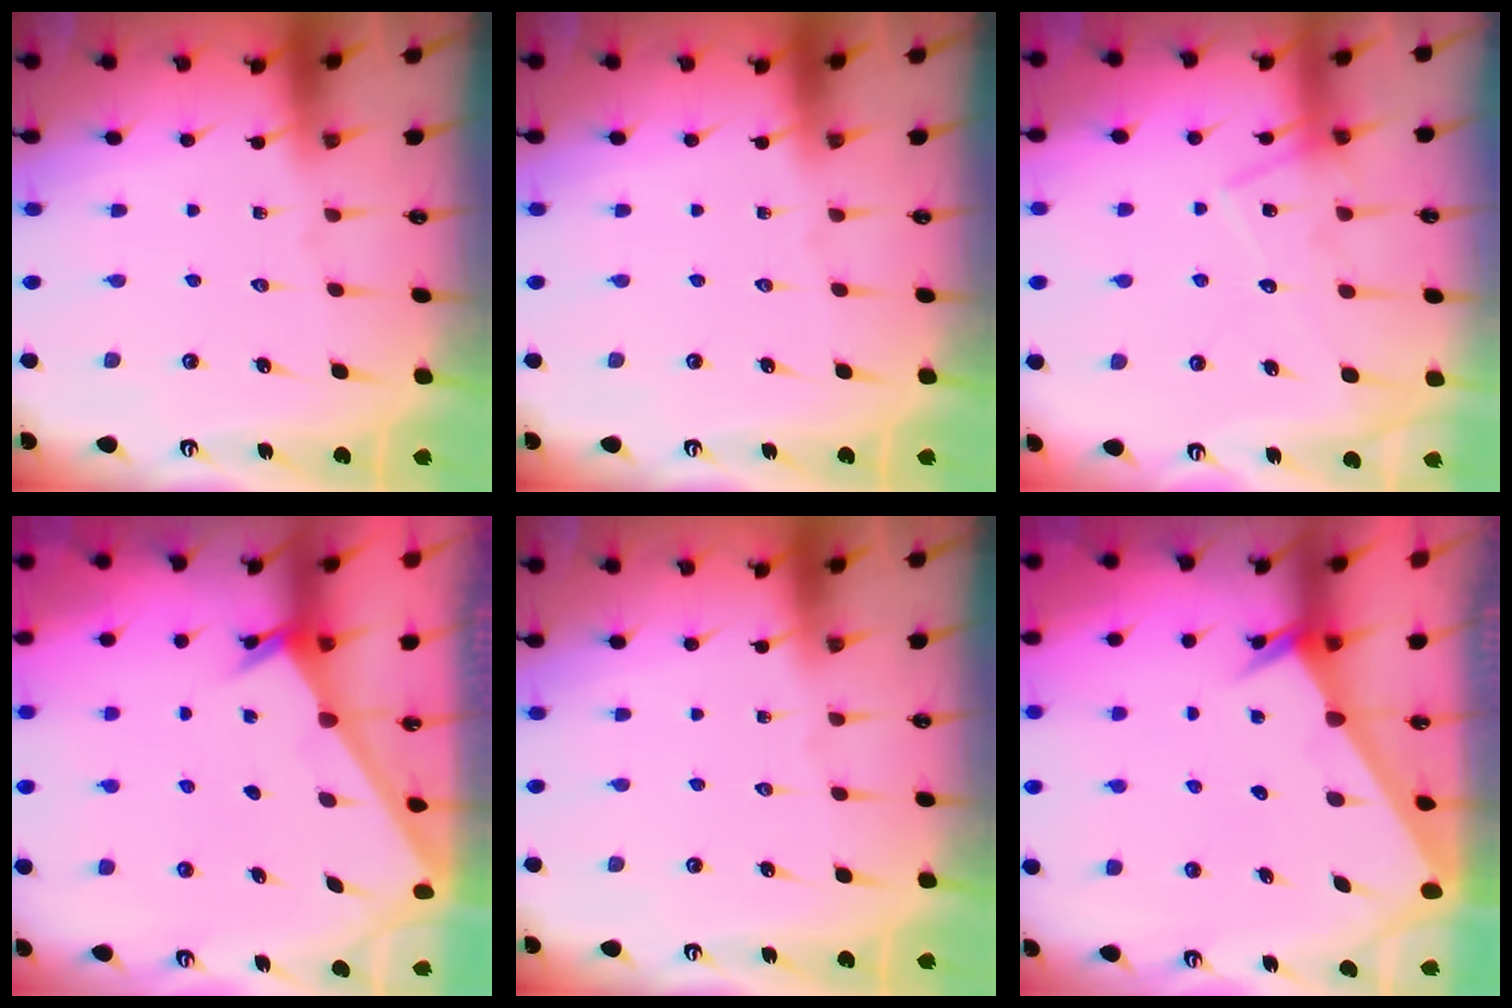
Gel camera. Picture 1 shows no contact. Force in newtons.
{"total": 0.0}
{"total": 14.7, "press": 14.7, "slide": 1.0}
{"total": 2.4, "press": 2.4, "slide": 0.2}
{"total": 0.0}
{"total": 2.5, "press": 2.5, "slide": 0.1}